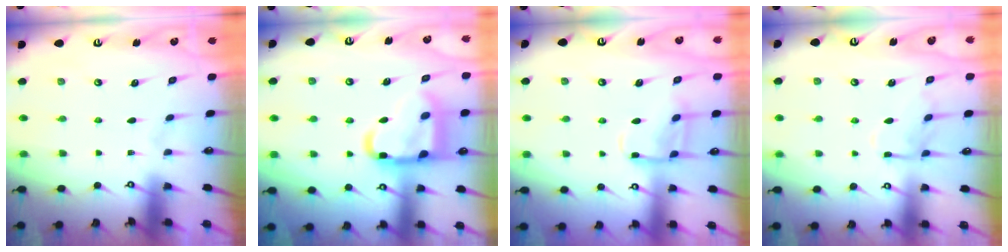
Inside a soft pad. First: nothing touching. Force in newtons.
{"total": 19.1, "press": 18.9, "slide": 2.0}
{"total": 9.9, "press": 9.8, "slide": 1.1}
{"total": 10.9, "press": 10.8, "slide": 0.8}